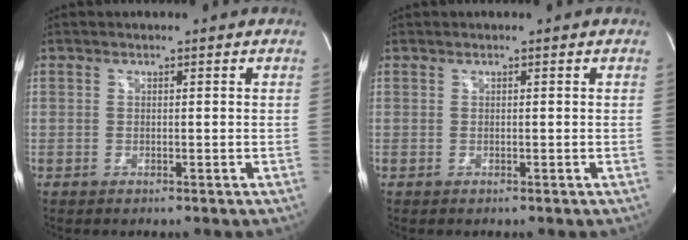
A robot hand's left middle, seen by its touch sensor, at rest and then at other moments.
{"total": 0.0}